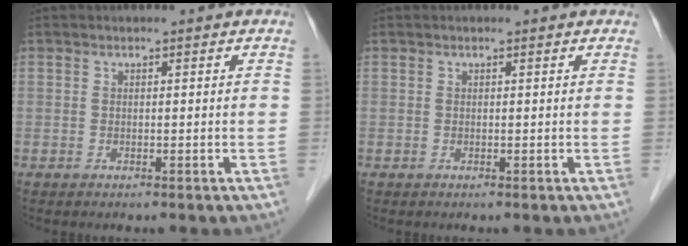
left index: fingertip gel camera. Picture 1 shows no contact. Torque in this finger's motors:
{"motor_torque": [0.62, -0.66, 0.07, -0.01]}